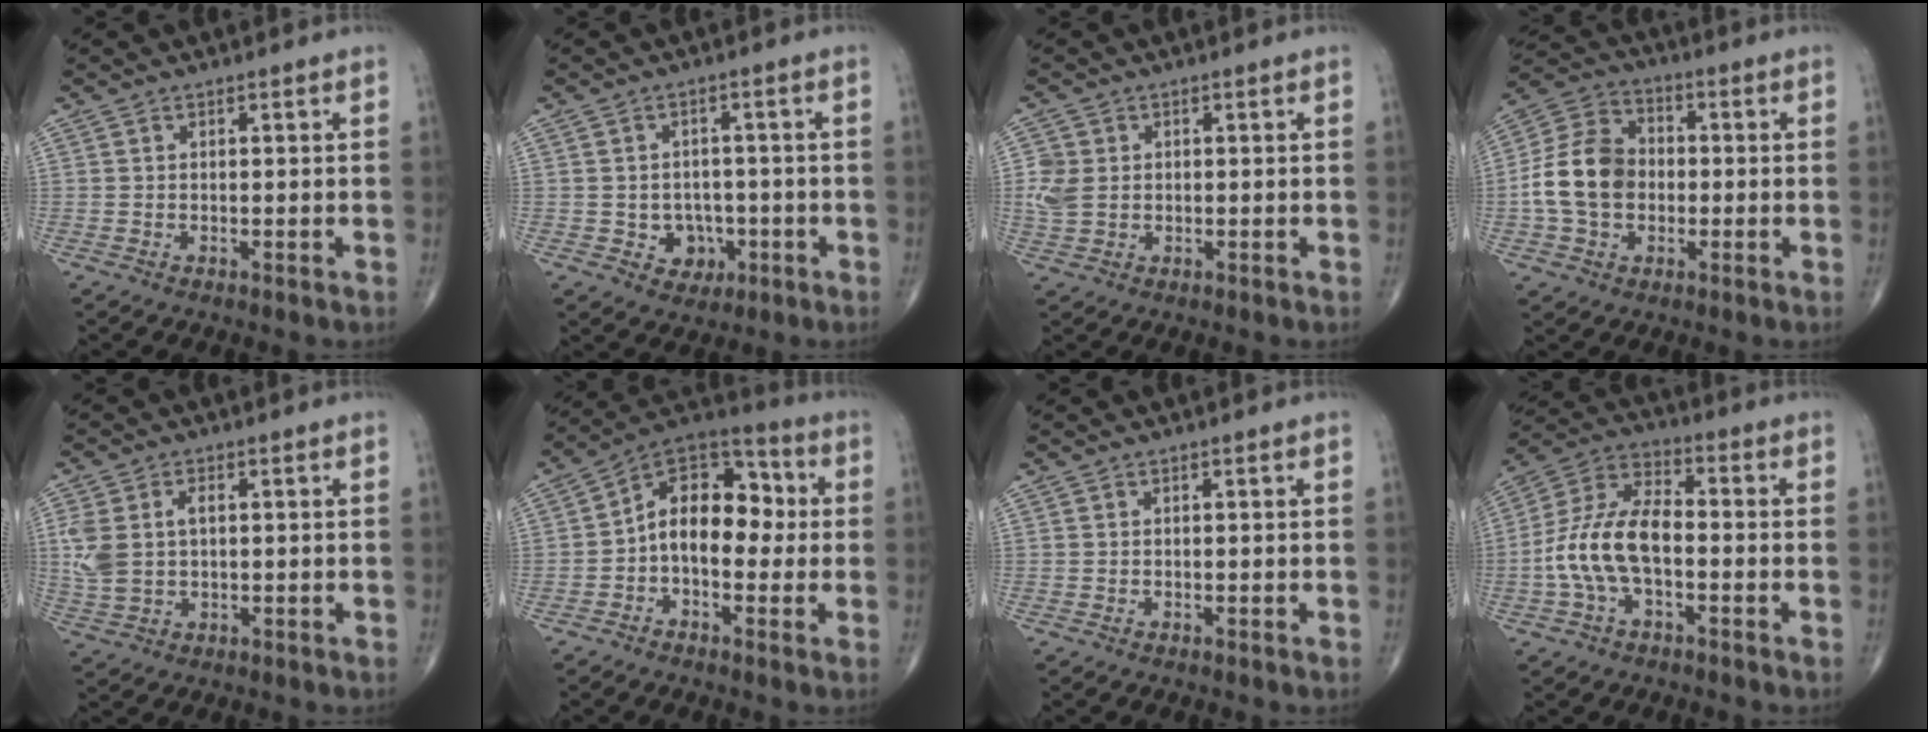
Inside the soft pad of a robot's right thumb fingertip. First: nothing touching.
{"total": 5.5, "force": [-1.5, 4.7, 2.3], "torque": [-0.001, 0.011, -0.014]}
{"total": 4.5, "force": [0.3, 3.6, 2.7], "torque": [-0.060, 0.003, 0.010]}
{"total": 13.1, "force": [-1.1, 10.0, 8.5], "torque": [-0.143, 0.031, -0.029]}
{"total": 8.0, "force": [1.1, 5.1, 6.1], "torque": [-0.146, 0.012, 0.030]}
{"total": 14.0, "force": [-0.3, 8.9, 10.8], "torque": [-0.127, 0.046, -0.021]}
{"total": 0.0}
{"total": 13.3, "force": [-2.4, 7.1, 11.0], "torque": [-0.223, 0.041, -0.051]}